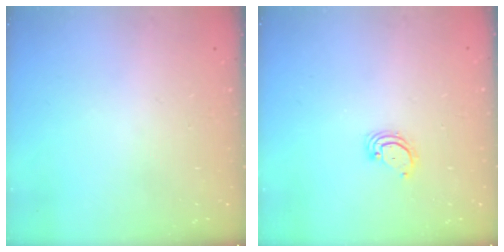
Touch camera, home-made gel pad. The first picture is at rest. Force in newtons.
{"total": 2.8, "press": 2.8, "slide": 0.2}